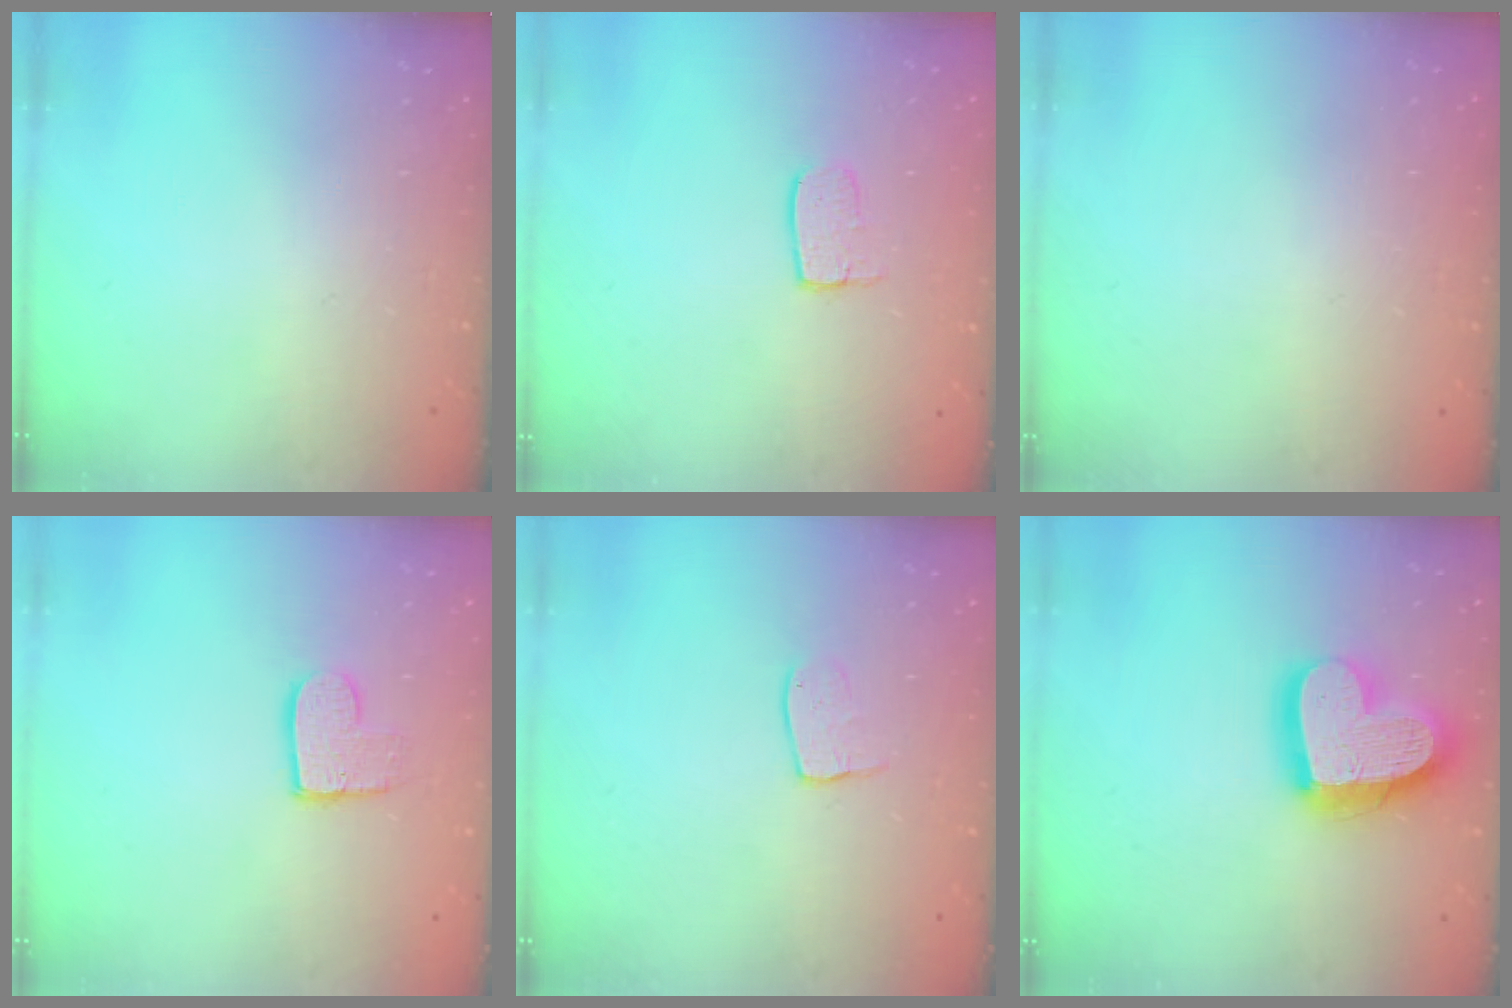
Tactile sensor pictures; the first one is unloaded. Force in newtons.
{"total": 6.0, "press": 6.0, "slide": 0.5}
{"total": 0.0}
{"total": 9.0, "press": 9.0, "slide": 0.7}
{"total": 7.0, "press": 7.0, "slide": 0.5}
{"total": 20.8, "press": 20.7, "slide": 1.9}